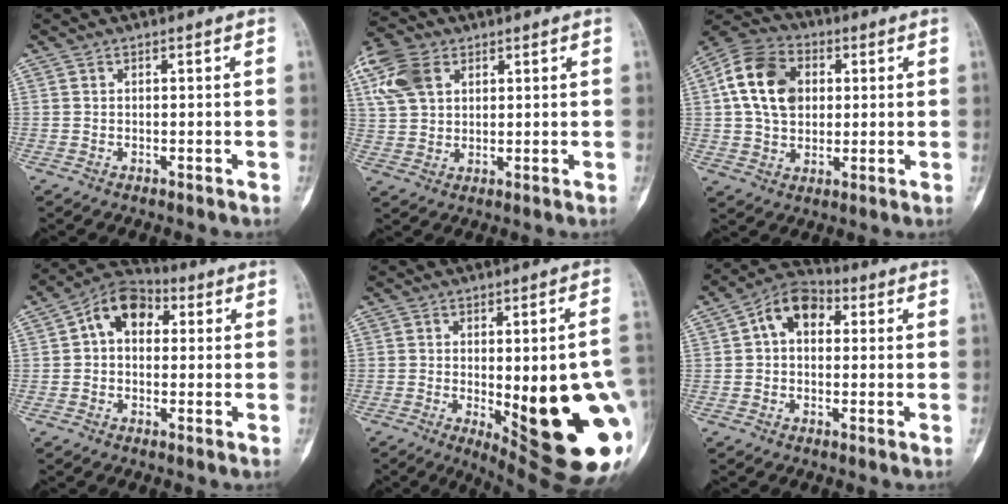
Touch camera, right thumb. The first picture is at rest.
{"total": 9.9, "force": [4.1, 6.8, 5.9], "torque": [-0.120, 0.004, 0.078]}
{"total": 13.9, "force": [2.5, 10.2, 9.2], "torque": [-0.149, 0.010, 0.035]}
{"total": 9.5, "force": [1.9, 6.7, 6.5], "torque": [-0.084, 0.027, 0.019]}
{"total": 26.6, "force": [-4.7, 8.1, 24.9], "torque": [-0.256, -0.011, -0.035]}
{"total": 8.6, "force": [1.8, 5.9, 6.0], "torque": [-0.082, 0.026, 0.018]}